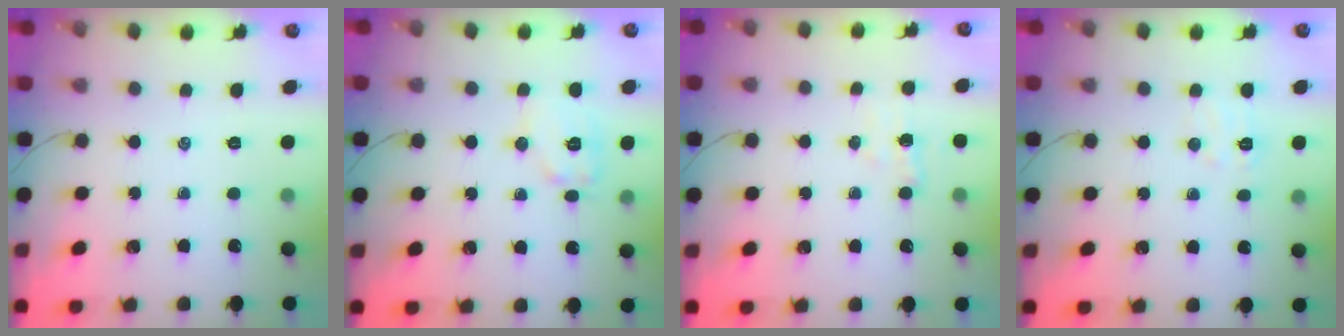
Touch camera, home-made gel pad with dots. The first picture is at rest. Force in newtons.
{"total": 8.4, "press": 8.4, "slide": 0.7}
{"total": 2.7, "press": 2.6, "slide": 0.7}
{"total": 4.8, "press": 4.6, "slide": 1.1}